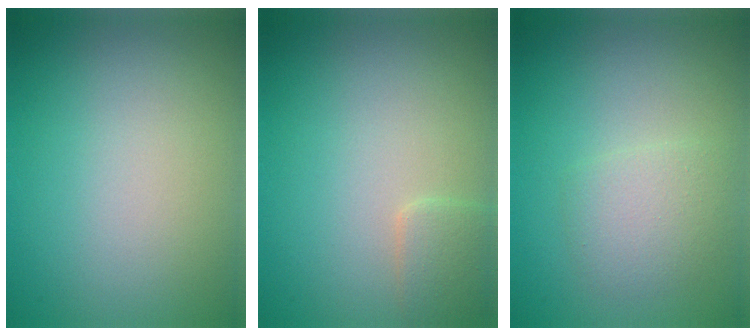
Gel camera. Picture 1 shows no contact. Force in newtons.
{"total": 1.6, "press": 1.6, "slide": 0.1}
{"total": 2.3, "press": 2.3, "slide": 0.0}